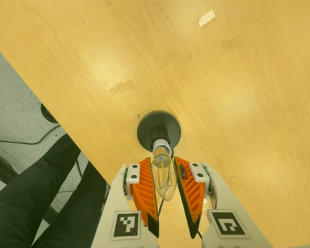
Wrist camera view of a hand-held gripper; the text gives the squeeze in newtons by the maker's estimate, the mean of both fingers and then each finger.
{"total": 10.2, "left": 10.1, "right": 10.4}